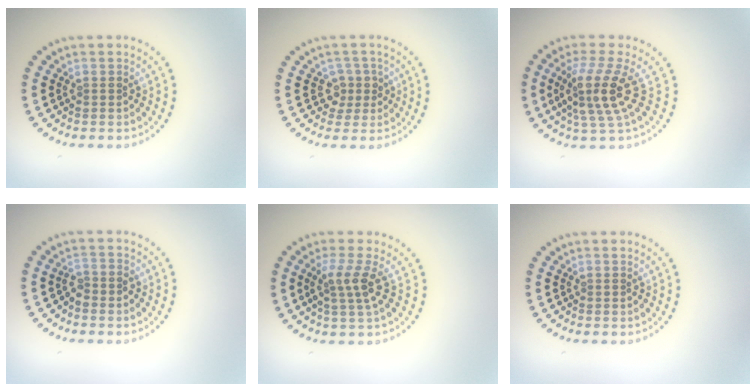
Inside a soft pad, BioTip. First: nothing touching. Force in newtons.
{"total": 2.1, "press": 1.6, "slide": 1.3}
{"total": 4.3, "press": 3.2, "slide": 2.8}
{"total": 1.3, "press": 1.0, "slide": 0.8}
{"total": 2.7, "press": 2.0, "slide": 1.8}
{"total": 0.0}